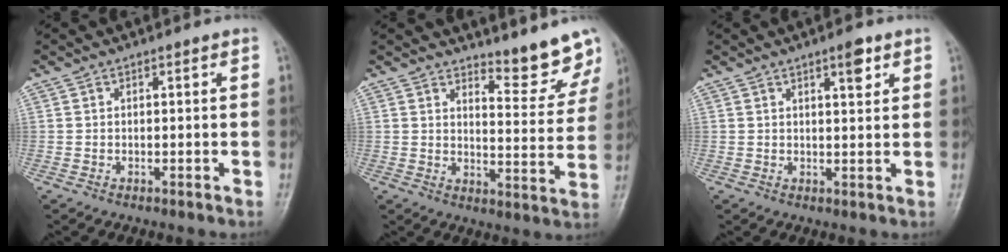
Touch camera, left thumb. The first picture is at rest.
{"total": 8.9, "force": [8.2, 1.8, 3.1], "torque": [-0.014, -0.080, 0.107]}
{"total": 3.5, "force": [2.0, 1.1, 2.7], "torque": [-0.031, -0.010, 0.030]}